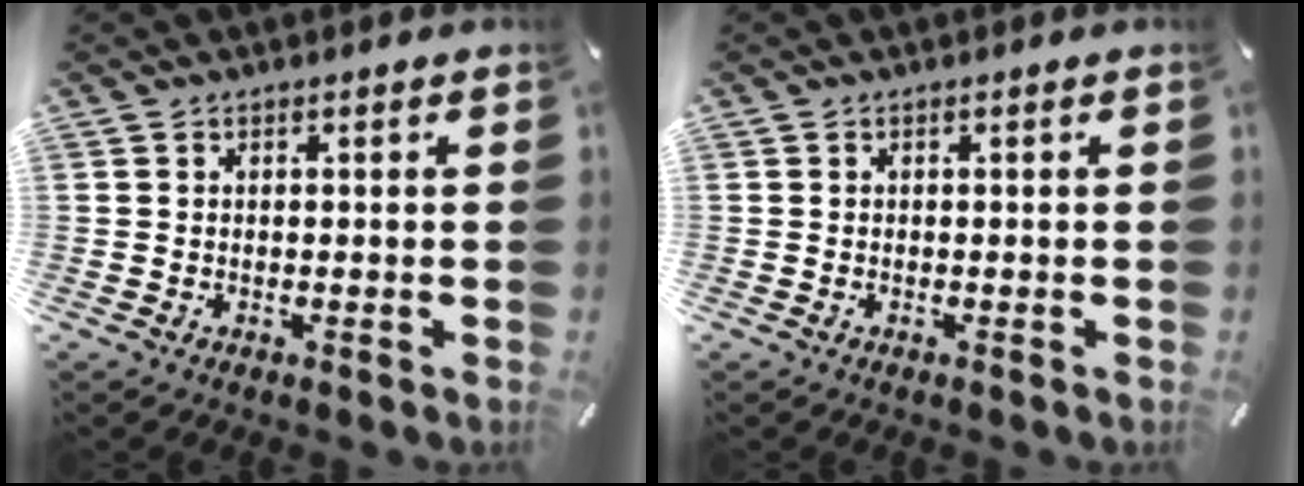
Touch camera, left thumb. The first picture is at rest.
{"total": 0.0}